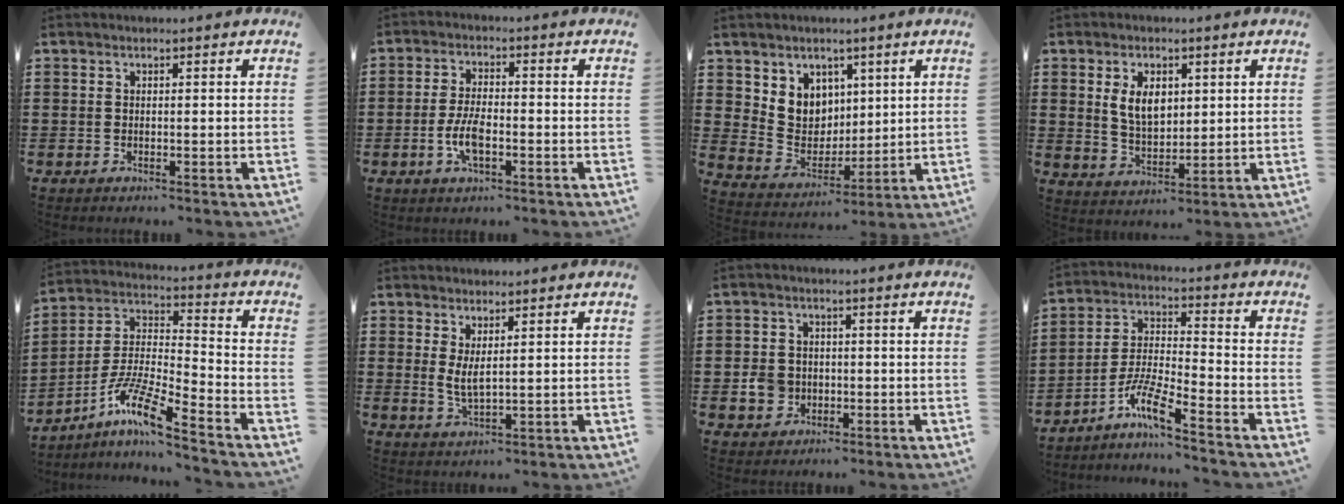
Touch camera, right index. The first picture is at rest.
{"total": 5.5, "force": [-1.7, 2.3, 4.7], "torque": [-0.109, -0.001, -0.037]}
{"total": 6.8, "force": [3.3, 6.0, 0.7], "torque": [-0.045, -0.016, 0.064]}
{"total": 6.0, "force": [1.6, 3.7, 4.5], "torque": [-0.091, 0.009, 0.026]}
{"total": 9.6, "force": [-7.3, 0.6, 6.2], "torque": [-0.145, -0.016, -0.150]}
{"total": 3.2, "force": [1.3, 0.9, 2.7], "torque": [-0.062, -0.003, 0.023]}
{"total": 4.4, "force": [-1.0, 3.8, 2.0], "torque": [-0.052, 0.006, -0.021]}
{"total": 7.7, "force": [-5.8, 0.6, 5.0], "torque": [-0.117, -0.012, -0.115]}